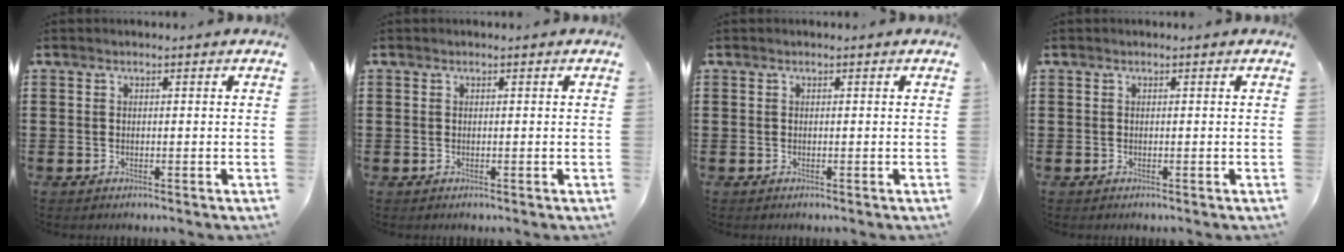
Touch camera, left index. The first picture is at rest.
{"total": 0.0}
{"total": 0.0}
{"total": 0.0}